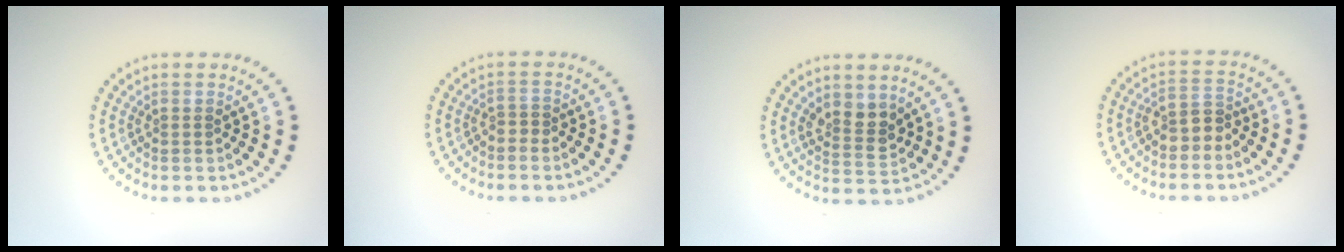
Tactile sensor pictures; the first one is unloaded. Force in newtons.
{"total": 0.6, "press": 0.3, "slide": 0.5}
{"total": 2.6, "press": 2.4, "slide": 1.1}
{"total": 2.1, "press": 1.9, "slide": 0.9}